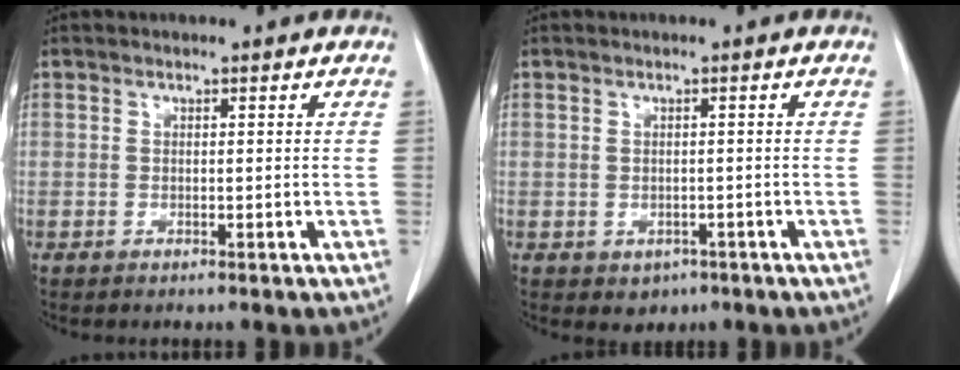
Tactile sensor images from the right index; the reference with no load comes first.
{"total": 2.3, "force": [-1.0, 1.8, 0.8], "torque": [-0.007, 0.003, -0.004]}